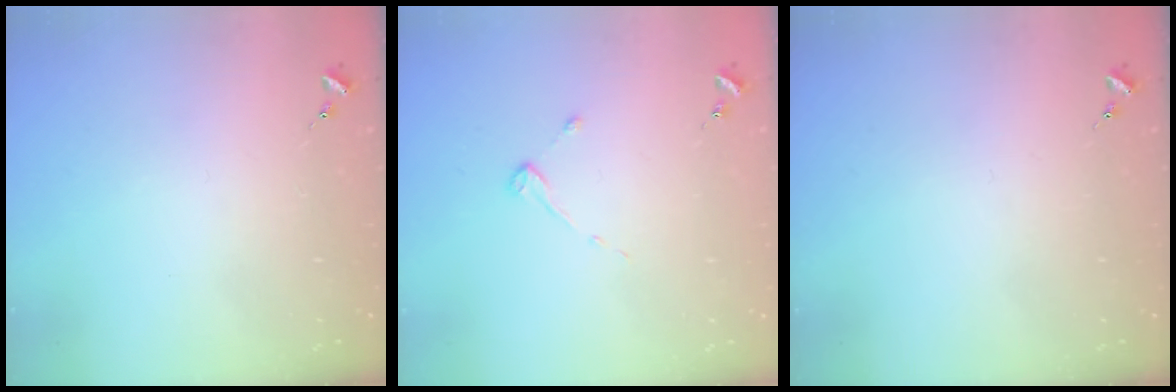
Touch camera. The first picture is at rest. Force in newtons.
{"total": 2.7, "press": 2.7, "slide": 0.3}
{"total": 0.0}